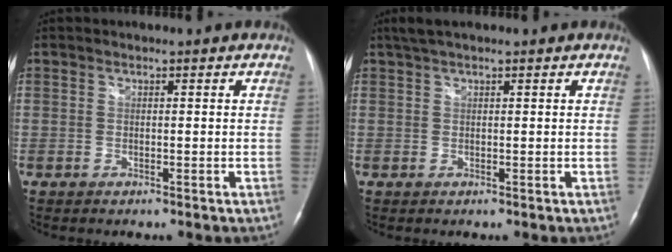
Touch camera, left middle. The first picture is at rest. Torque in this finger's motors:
{"motor_torque": [0.27, -0.18, -0.06, 0.03]}